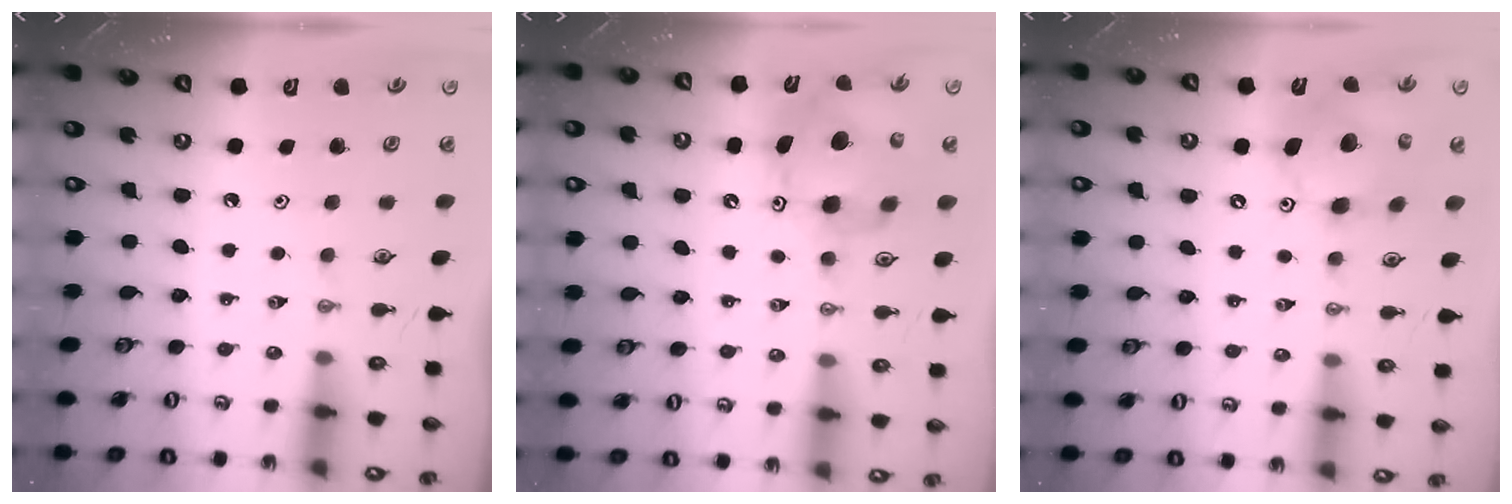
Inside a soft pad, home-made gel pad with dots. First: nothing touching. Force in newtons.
{"total": 13.2, "press": 13.2, "slide": 1.2}
{"total": 12.8, "press": 12.6, "slide": 2.2}